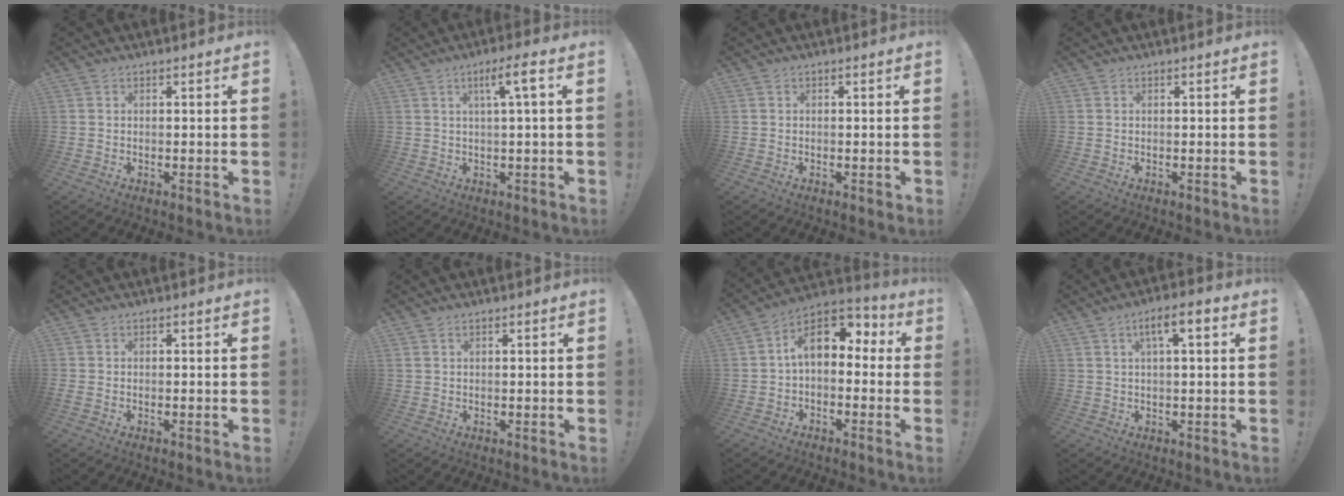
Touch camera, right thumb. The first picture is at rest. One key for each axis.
{"total": 6.2, "fx": 1.9, "fy": 0.3, "fz": 5.9, "tx": -0.097, "ty": 0.001, "tz": 0.021}
{"total": 0.9, "fx": 0.1, "fy": 0.6, "fz": 0.6, "tx": -0.011, "ty": 0.003, "tz": 0.002}
{"total": 0.0}
{"total": 0.5, "fx": -0.3, "fy": 0.0, "fz": 0.4, "tx": -0.007, "ty": 0.000, "tz": -0.004}
{"total": 0.9, "fx": 0.5, "fy": 0.4, "fz": 0.6, "tx": -0.013, "ty": 0.002, "tz": 0.009}
{"total": 11.7, "fx": 2.6, "fy": 7.0, "fz": 9.0, "tx": -0.134, "ty": 0.005, "tz": 0.052}
{"total": 6.6, "fx": 1.9, "fy": 1.6, "fz": 6.1, "tx": -0.098, "ty": 0.003, "tz": 0.025}